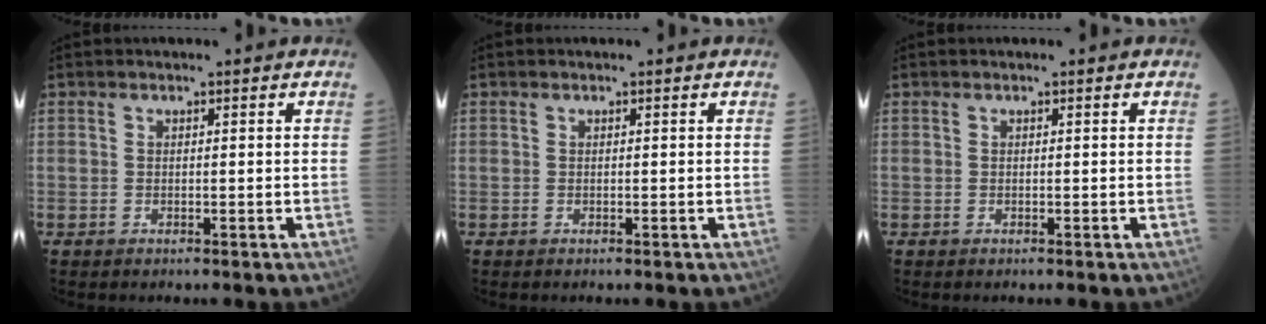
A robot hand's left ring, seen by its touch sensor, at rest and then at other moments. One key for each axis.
{"total": 0.0}
{"total": 0.0}